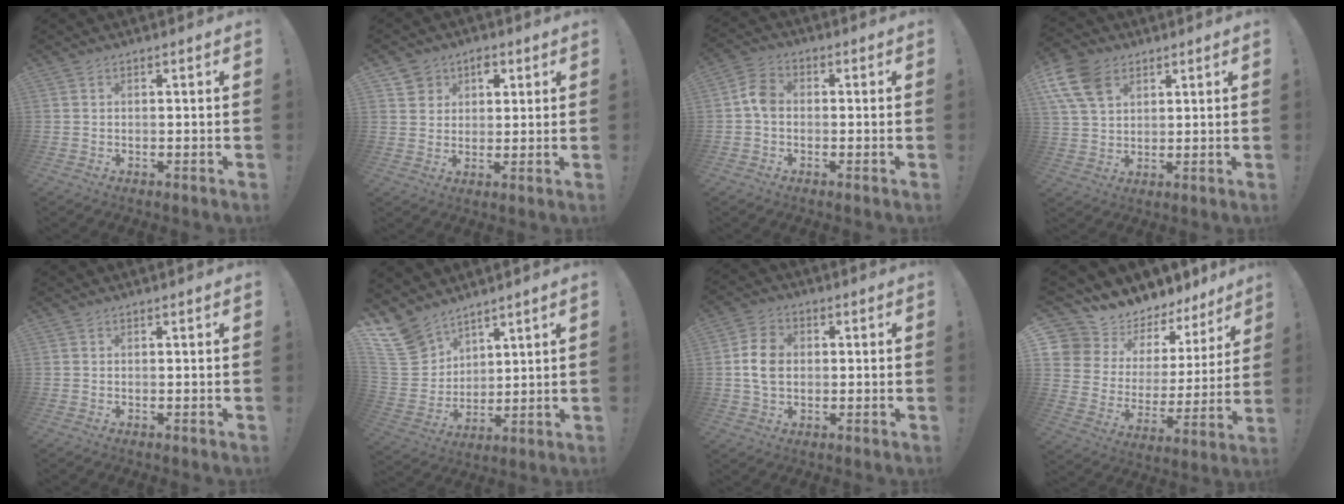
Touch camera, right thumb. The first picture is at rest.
{"total": 6.7, "force": [2.9, 5.9, 1.3], "torque": [-0.015, -0.018, 0.055]}
{"total": 6.3, "force": [-0.5, 4.5, 4.3], "torque": [-0.083, 0.016, -0.007]}
{"total": 13.3, "force": [6.3, 9.3, 7.1], "torque": [-0.134, -0.025, 0.125]}
{"total": 0.0}
{"total": 13.2, "force": [9.5, 8.2, 4.1], "torque": [-0.093, -0.067, 0.190]}
{"total": 8.8, "force": [0.0, 6.6, 5.9], "torque": [-0.105, 0.011, 0.001]}
{"total": 9.5, "force": [8.6, 4.0, 0.5], "torque": [-0.030, -0.097, 0.164]}